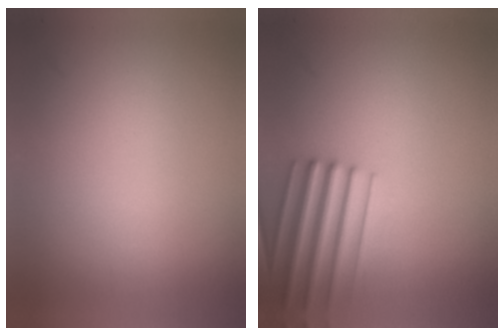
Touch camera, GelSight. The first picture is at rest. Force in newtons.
{"total": 4.3}